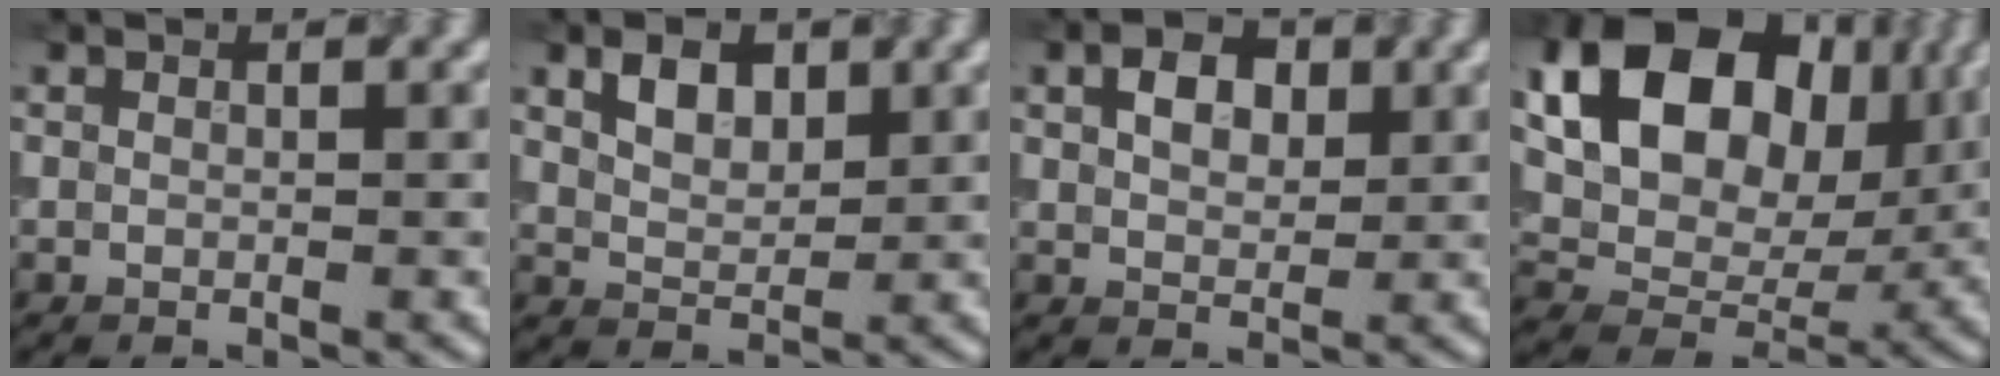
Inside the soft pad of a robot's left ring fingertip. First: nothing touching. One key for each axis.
{"total": 3.0, "fx": 1.5, "fy": 1.8, "fz": 1.8, "tx": -0.034, "ty": 0.002, "tz": 0.028}
{"total": 3.3, "fx": 1.1, "fy": 2.2, "fz": 2.1, "tx": -0.040, "ty": 0.005, "tz": 0.017}
{"total": 16.4, "fx": 5.7, "fy": 11.4, "fz": 10.2, "tx": -0.185, "ty": 0.048, "tz": 0.099}